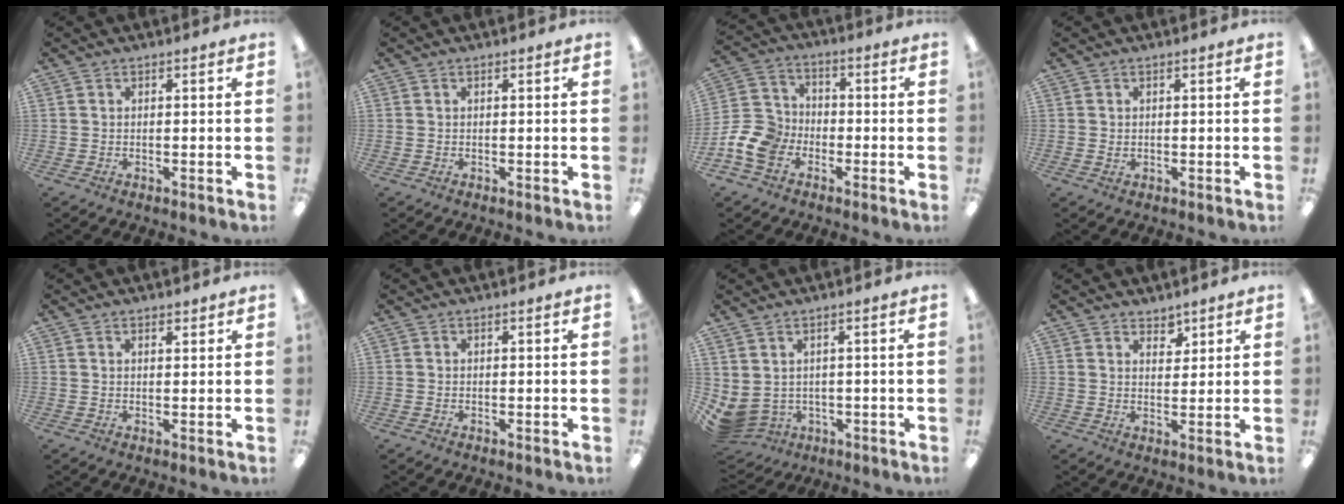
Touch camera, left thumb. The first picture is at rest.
{"total": 0.0}
{"total": 9.4, "force": [-4.2, 7.3, 4.2], "torque": [-0.105, 0.030, -0.077]}
{"total": 0.7, "force": [0.0, 0.4, 0.5], "torque": [-0.009, 0.000, -0.001]}
{"total": 1.3, "force": [1.1, 0.5, 0.4], "torque": [-0.009, -0.001, 0.021]}
{"total": 0.0}
{"total": 3.6, "force": [0.4, 3.2, 1.7], "torque": [-0.066, -0.011, 0.004]}
{"total": 2.2, "force": [1.9, 1.1, 0.3], "torque": [0.008, -0.012, 0.033]}